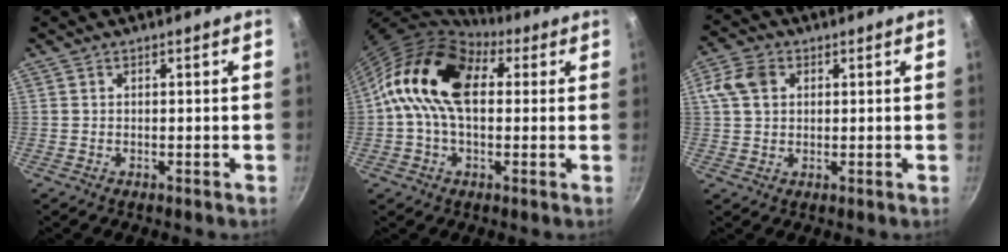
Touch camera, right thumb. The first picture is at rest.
{"total": 16.1, "force": [2.8, 10.3, 12.1], "torque": [-0.184, 0.020, 0.027]}
{"total": 6.5, "force": [1.8, 5.0, 3.9], "torque": [-0.061, 0.004, 0.025]}